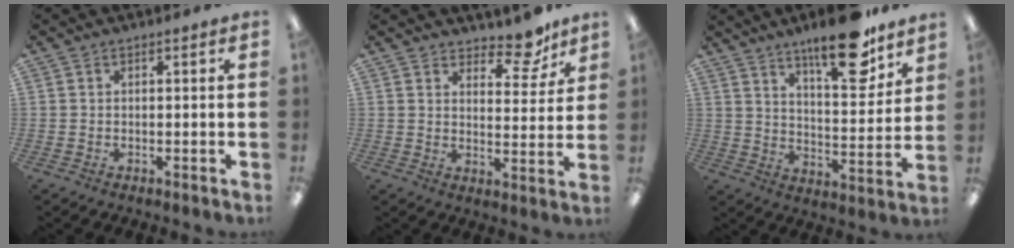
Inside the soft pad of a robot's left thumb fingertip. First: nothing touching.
{"total": 8.6, "force": [7.0, 3.5, 3.6], "torque": [-0.027, -0.053, 0.118]}
{"total": 17.7, "force": [13.0, 5.4, 10.8], "torque": [-0.153, -0.080, 0.210]}